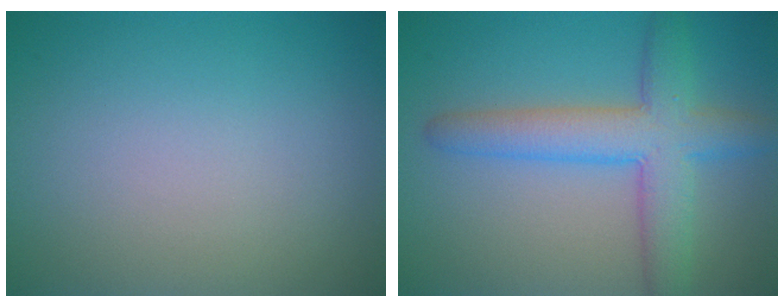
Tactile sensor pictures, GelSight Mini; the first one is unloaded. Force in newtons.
{"total": 6.1, "press": 6.1, "slide": 0.2}